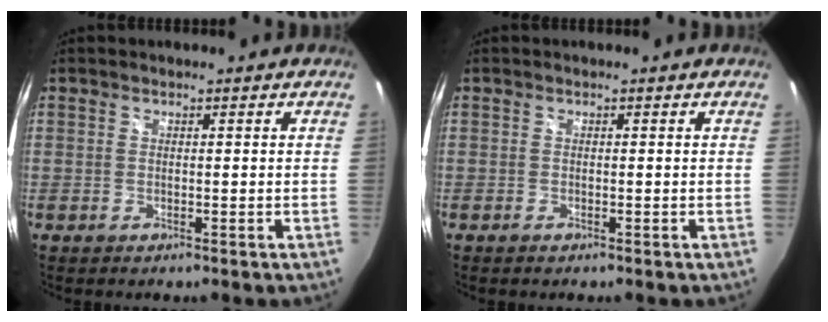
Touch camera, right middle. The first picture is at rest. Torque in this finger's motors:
{"motor_torque": [-0.86, 0.01, -0.04, 0.00]}